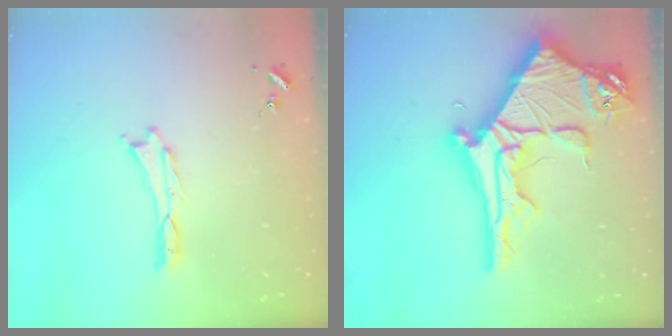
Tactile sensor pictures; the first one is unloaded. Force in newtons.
{"total": 13.5, "press": 13.4, "slide": 1.4}